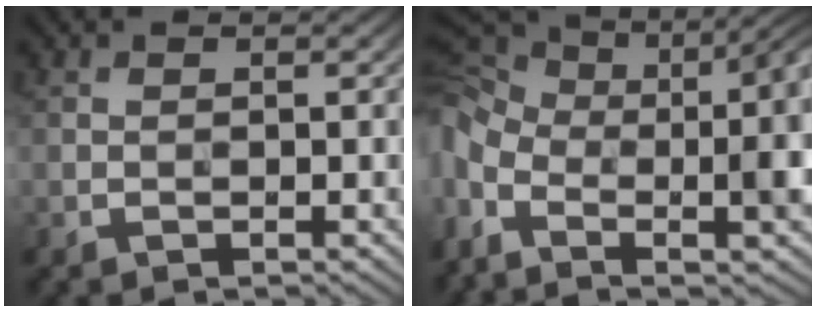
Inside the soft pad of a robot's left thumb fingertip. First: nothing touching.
{"total": 18.1, "force": [-4.0, 9.6, 14.7], "torque": [-0.294, -0.044, -0.022]}